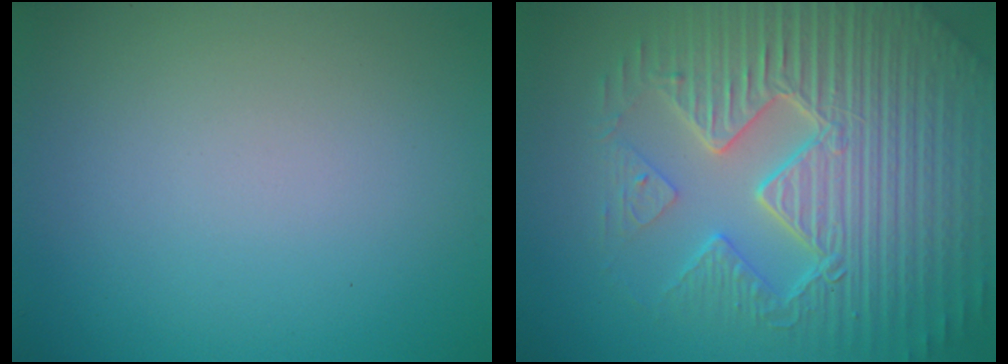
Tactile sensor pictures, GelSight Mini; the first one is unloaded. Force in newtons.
{"total": 9.8, "press": 6.9, "slide": 7.0}